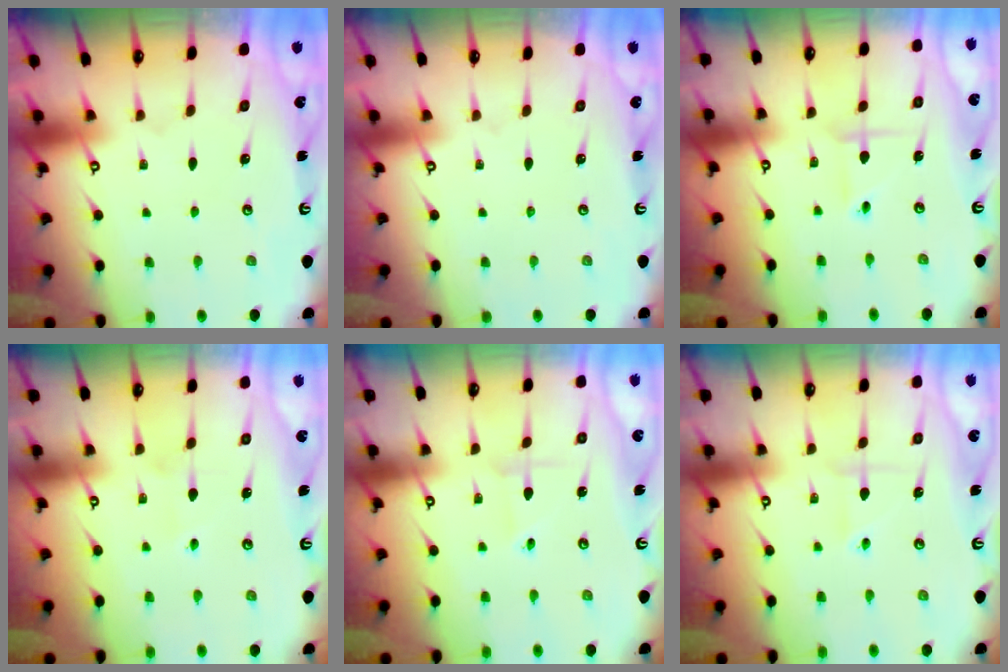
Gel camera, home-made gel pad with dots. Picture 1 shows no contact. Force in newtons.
{"total": 0.0}
{"total": 2.6, "press": 2.6, "slide": 0.0}
{"total": 3.7, "press": 3.6, "slide": 0.5}
{"total": 0.7, "press": 0.7, "slide": 0.0}
{"total": 2.3, "press": 2.3, "slide": 0.5}